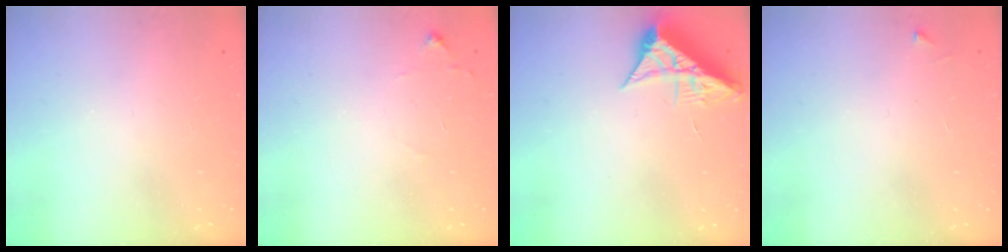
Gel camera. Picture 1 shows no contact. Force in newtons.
{"total": 6.7, "press": 6.7, "slide": 0.9}
{"total": 7.7, "press": 7.7, "slide": 0.4}
{"total": 2.5, "press": 2.5, "slide": 0.3}